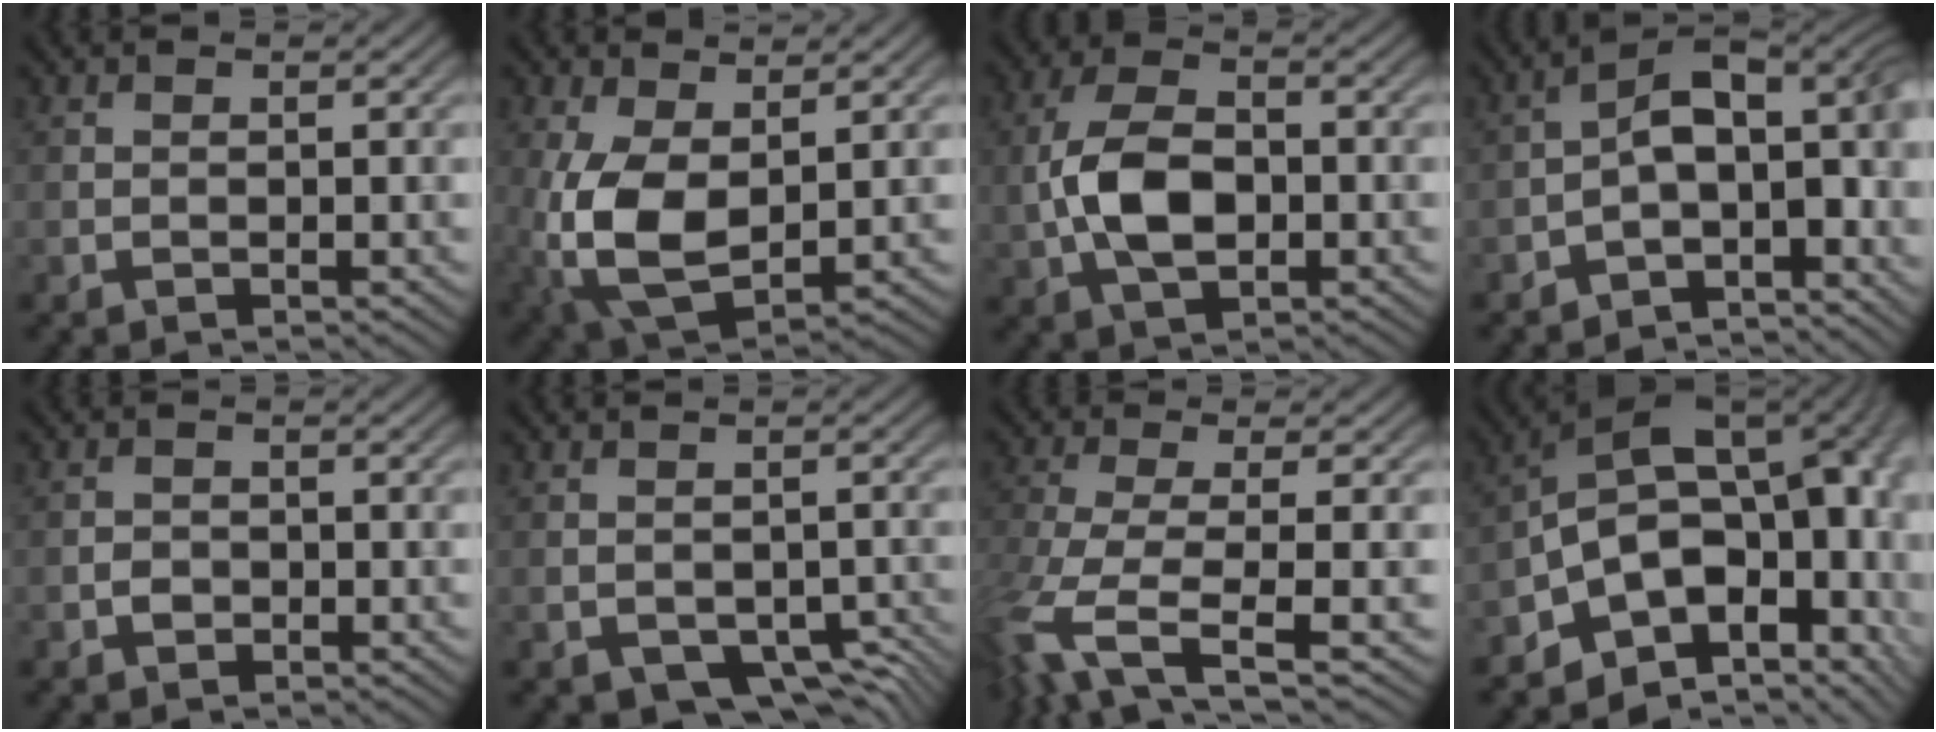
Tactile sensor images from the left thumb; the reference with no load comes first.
{"total": 10.2, "force": [0.5, 5.8, 8.4], "torque": [-0.216, -0.007, 0.011]}
{"total": 8.0, "force": [-1.2, 4.6, 6.4], "torque": [-0.144, 0.003, -0.027]}
{"total": 9.1, "force": [-3.7, 5.0, 6.5], "torque": [-0.086, -0.003, -0.075]}
{"total": 1.5, "force": [-0.7, 1.2, 0.6], "torque": [-0.008, 0.000, -0.015]}
{"total": 5.9, "force": [-3.5, 3.4, 3.4], "torque": [-0.052, -0.009, -0.042]}
{"total": 7.8, "force": [-3.3, 2.2, 6.7], "torque": [-0.150, -0.009, -0.073]}
{"total": 17.4, "force": [-3.7, 11.2, 12.8], "torque": [-0.179, -0.025, -0.030]}